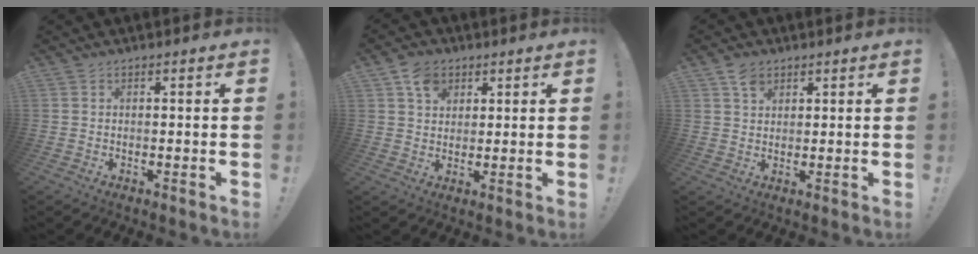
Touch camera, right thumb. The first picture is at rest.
{"total": 6.8, "force": [3.5, 5.1, 2.8], "torque": [-0.044, -0.008, 0.064]}
{"total": 4.1, "force": [2.6, 2.6, 1.7], "torque": [-0.023, -0.011, 0.047]}